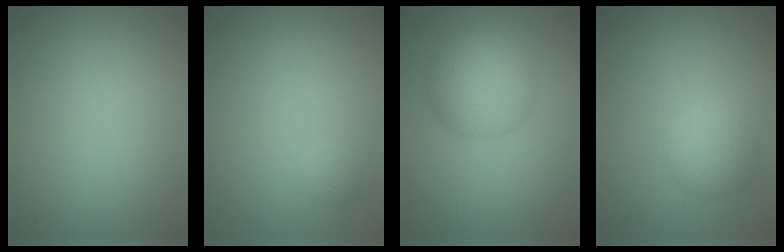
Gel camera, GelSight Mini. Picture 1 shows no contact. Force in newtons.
{"total": 0.7, "press": 0.7, "slide": 0.0}
{"total": 5.2, "press": 5.2, "slide": 0.2}
{"total": 3.0, "press": 3.0, "slide": 0.0}